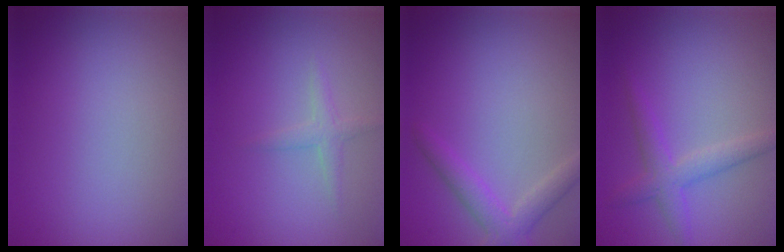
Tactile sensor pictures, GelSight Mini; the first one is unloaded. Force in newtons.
{"total": 1.3, "press": 1.3, "slide": 0.1}
{"total": 2.6, "press": 2.6, "slide": 0.1}
{"total": 2.7, "press": 2.7, "slide": 0.1}